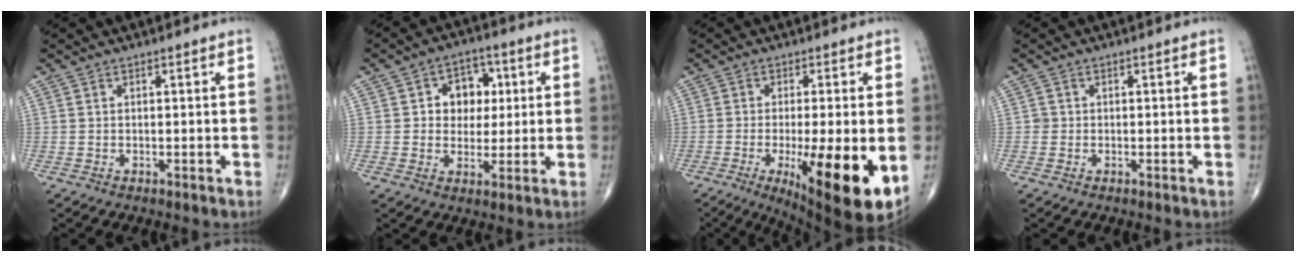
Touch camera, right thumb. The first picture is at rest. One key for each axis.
{"total": 8.2, "fx": 1.5, "fy": 6.6, "fz": 4.7, "tx": -0.017, "ty": 0.005, "tz": 0.018}
{"total": 15.7, "fx": -4.3, "fy": 3.4, "fz": 14.7, "tx": -0.193, "ty": -0.021, "tz": -0.050}
{"total": 0.8, "fx": -0.1, "fy": 0.8, "fz": 0.1, "tx": 0.005, "ty": 0.004, "tz": -0.002}